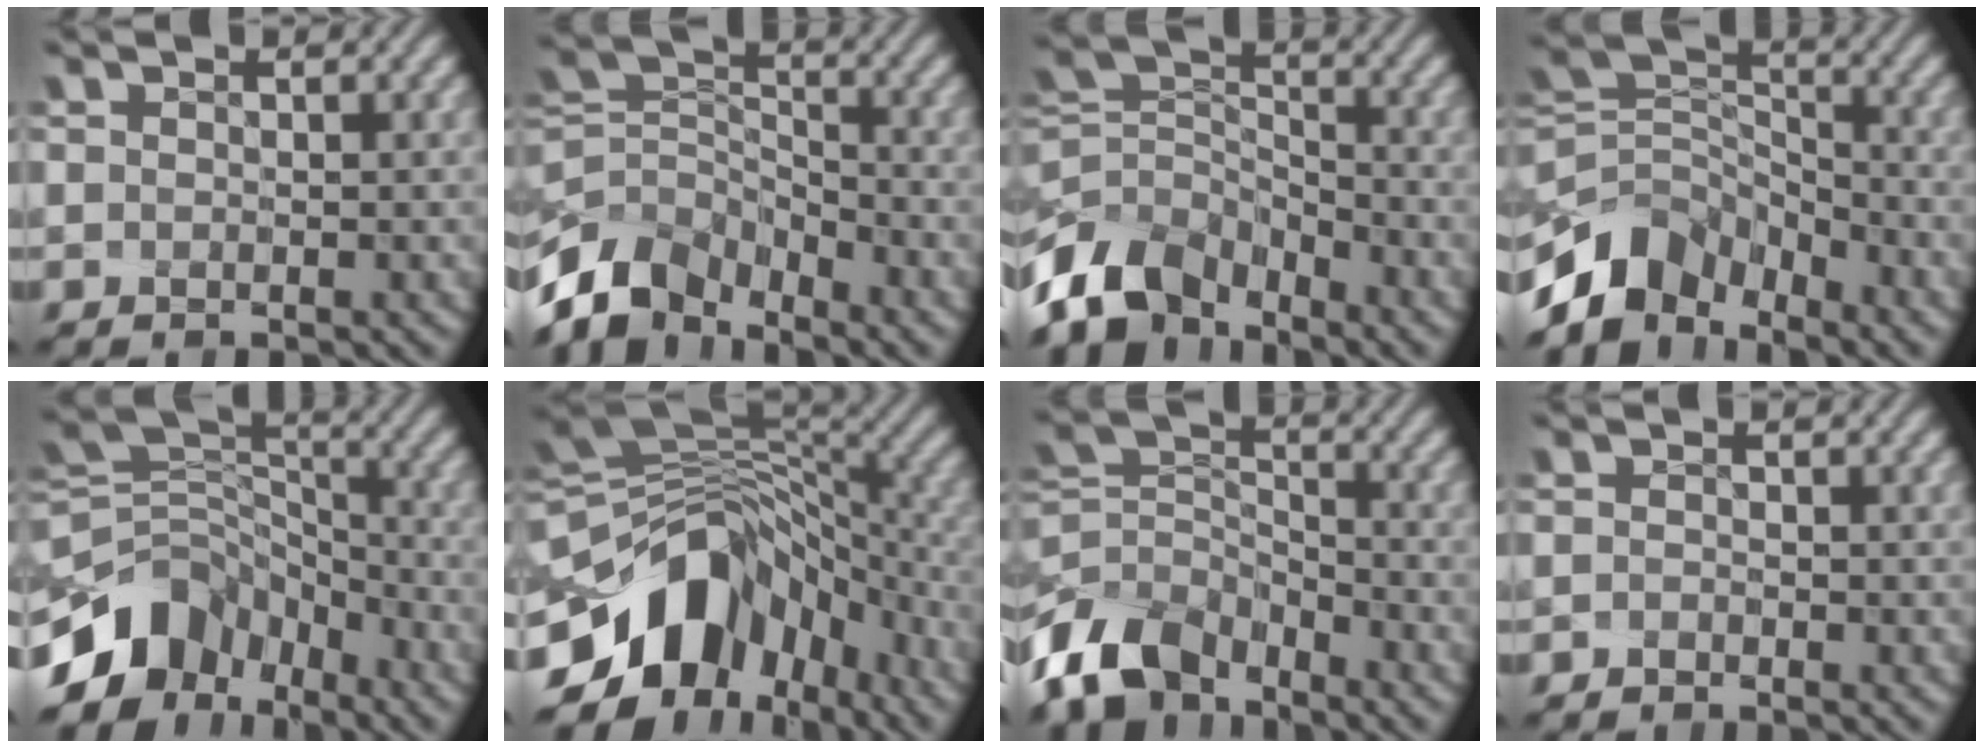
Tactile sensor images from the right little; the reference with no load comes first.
{"total": 7.9, "force": [-5.6, 4.4, 3.4], "torque": [-0.060, -0.001, -0.115]}
{"total": 8.5, "force": [-5.5, 5.1, 4.0], "torque": [-0.073, 0.001, -0.116]}
{"total": 6.6, "force": [-4.7, 4.0, 2.4], "torque": [-0.031, 0.005, -0.097]}
{"total": 8.4, "force": [-4.7, 5.8, 3.7], "torque": [-0.062, 0.017, -0.096]}
{"total": 11.9, "force": [-4.4, 8.1, 7.6], "torque": [-0.133, 0.014, -0.074]}
{"total": 7.7, "force": [-5.3, 4.4, 3.5], "torque": [-0.067, -0.003, -0.113]}
{"total": 0.8, "force": [-0.7, 0.0, -0.3], "torque": [0.006, 0.004, -0.015]}